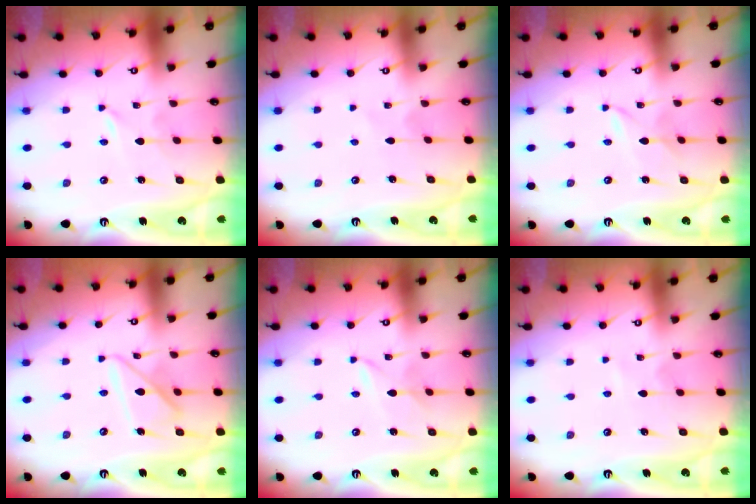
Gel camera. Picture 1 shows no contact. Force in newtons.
{"total": 3.2, "press": 3.2, "slide": 0.4}
{"total": 2.1, "press": 2.0, "slide": 0.2}
{"total": 10.2, "press": 10.1, "slide": 0.9}
{"total": 2.1, "press": 2.0, "slide": 0.2}
{"total": 1.4, "press": 1.3, "slide": 0.1}